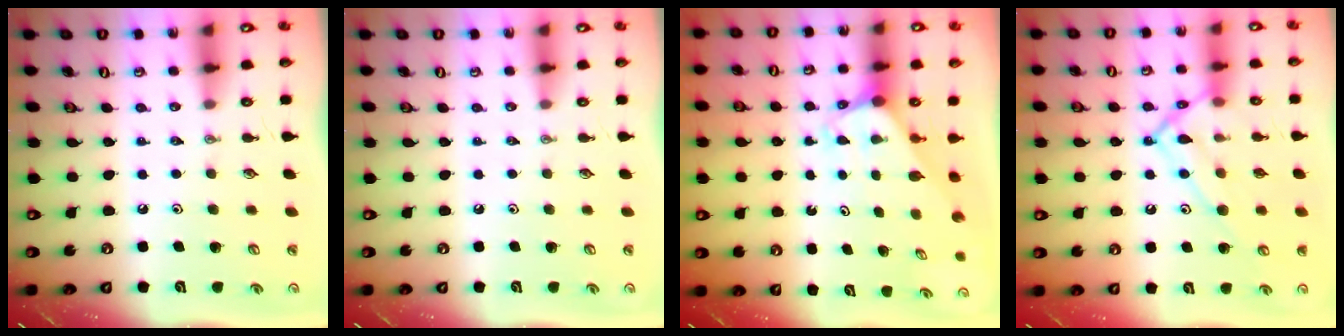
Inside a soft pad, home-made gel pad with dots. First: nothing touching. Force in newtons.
{"total": 0.0}
{"total": 2.1, "press": 2.1, "slide": 0.1}
{"total": 14.4, "press": 14.3, "slide": 1.1}